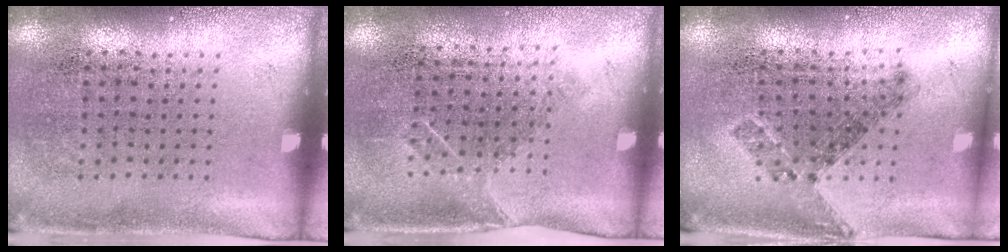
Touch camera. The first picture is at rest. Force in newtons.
{"total": 1.1, "press": 0.8, "slide": 0.6}
{"total": 0.8, "press": 0.7, "slide": 0.4}